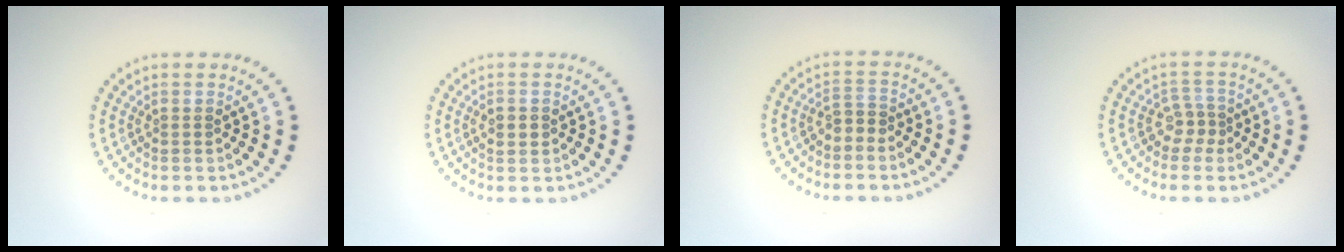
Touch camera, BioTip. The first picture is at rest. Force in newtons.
{"total": 1.1, "press": 1.1, "slide": 0.1}
{"total": 1.4, "press": 1.1, "slide": 1.0}
{"total": 1.8, "press": 1.3, "slide": 1.3}